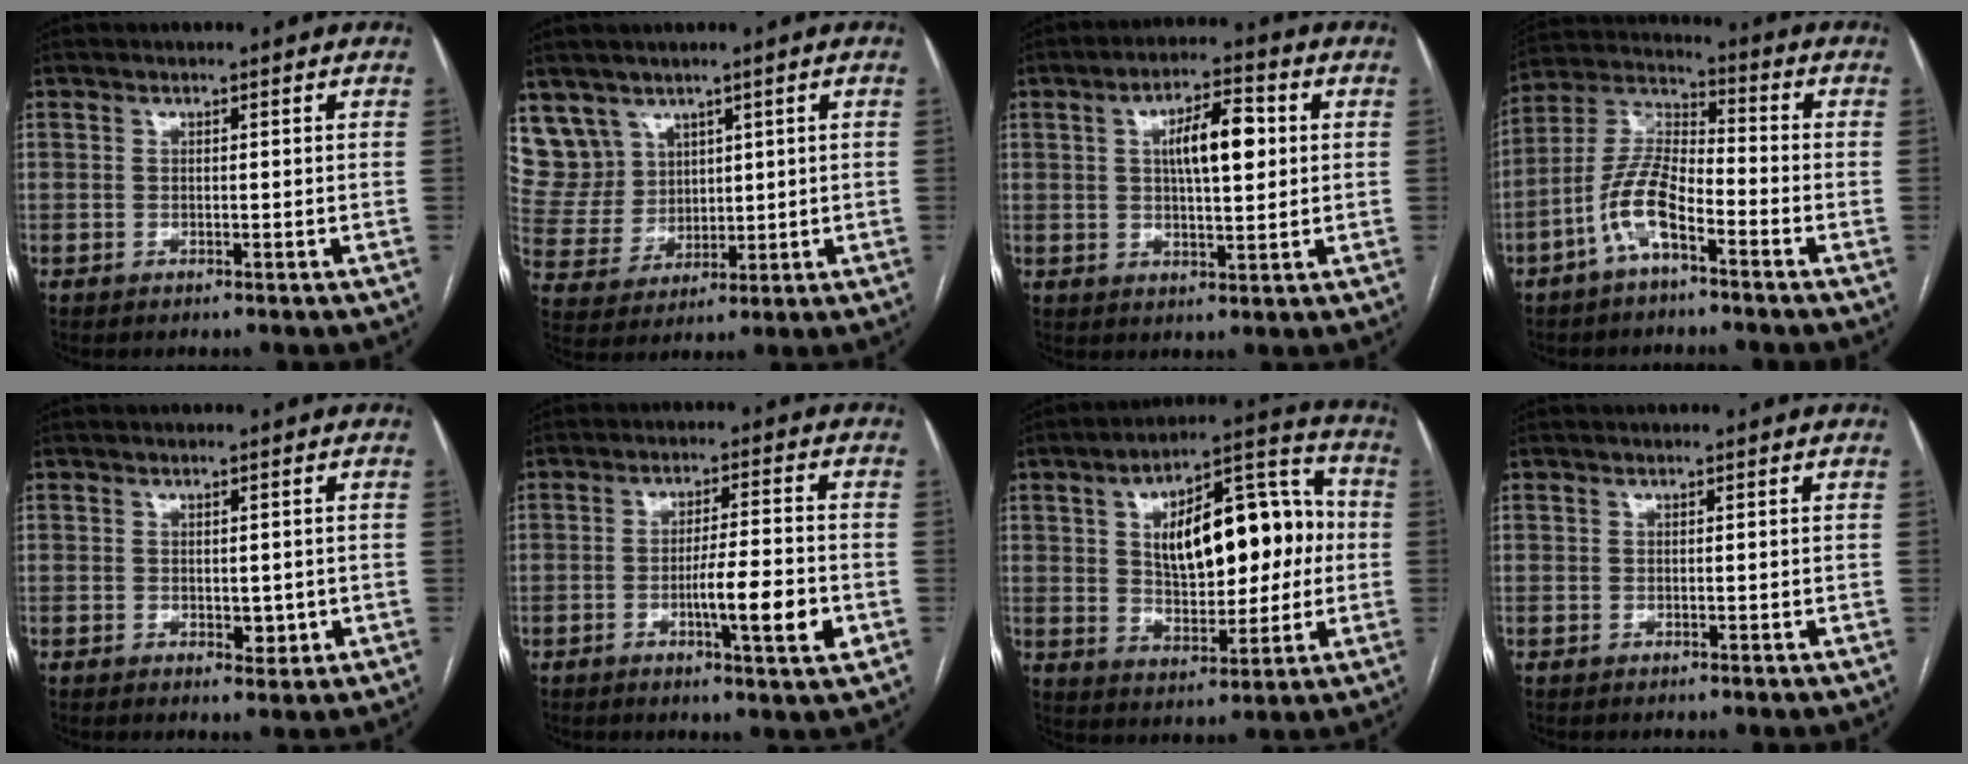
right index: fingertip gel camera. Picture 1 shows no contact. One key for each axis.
{"total": 8.7, "fx": 5.8, "fy": 6.5, "fz": 0.1, "tx": -0.013, "ty": 0.024, "tz": 0.135}
{"total": 8.6, "fx": 1.9, "fy": 2.7, "fz": 7.9, "tx": -0.132, "ty": 0.015, "tz": 0.031}
{"total": 9.7, "fx": -4.7, "fy": 3.1, "fz": 7.8, "tx": -0.174, "ty": 0.016, "tz": -0.093}
{"total": 2.6, "fx": -0.3, "fy": 1.6, "fz": 2.0, "tx": -0.022, "ty": -0.003, "tz": 0.003}
{"total": 8.8, "fx": -2.6, "fy": 0.6, "fz": 8.4, "tx": -0.131, "ty": -0.006, "tz": -0.041}
{"total": 18.7, "fx": 2.3, "fy": 8.3, "fz": 16.6, "tx": -0.256, "ty": 0.040, "tz": 0.043}
{"total": 0.0}